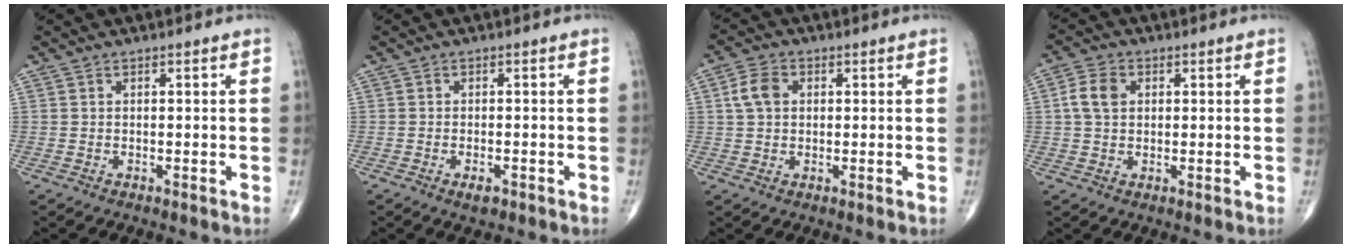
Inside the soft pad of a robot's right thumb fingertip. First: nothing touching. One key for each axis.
{"total": 2.1, "fx": -1.1, "fy": 0.8, "fz": 1.5, "tx": -0.025, "ty": 0.001, "tz": -0.017}
{"total": 4.9, "fx": 1.0, "fy": 3.6, "fz": 3.2, "tx": -0.061, "ty": 0.007, "tz": 0.015}
{"total": 5.0, "fx": 1.0, "fy": 3.6, "fz": 3.3, "tx": -0.065, "ty": 0.006, "tz": 0.015}